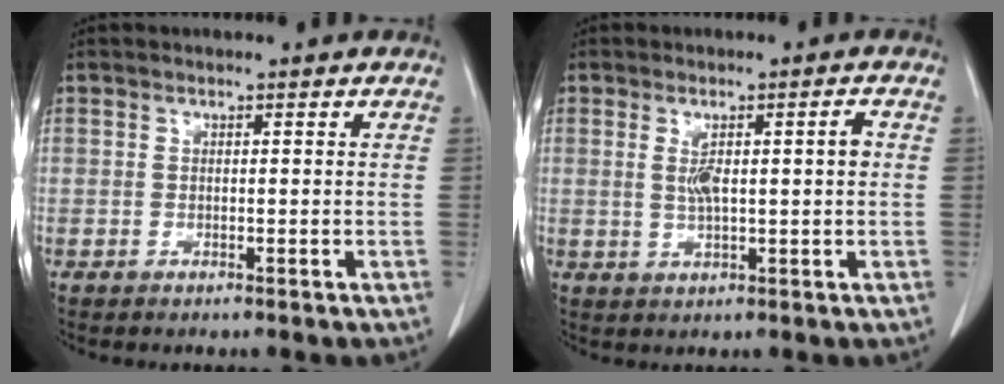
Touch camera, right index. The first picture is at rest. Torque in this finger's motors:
{"motor_torque": [0.03, 0.07, 0.21, 0.06]}